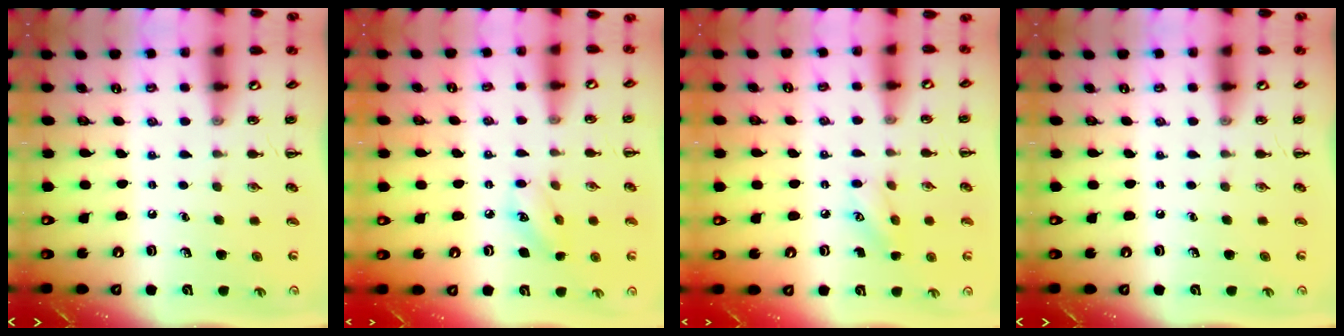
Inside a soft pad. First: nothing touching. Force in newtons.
{"total": 5.8, "press": 5.7, "slide": 1.2}
{"total": 6.7, "press": 6.5, "slide": 1.4}
{"total": 0.0}